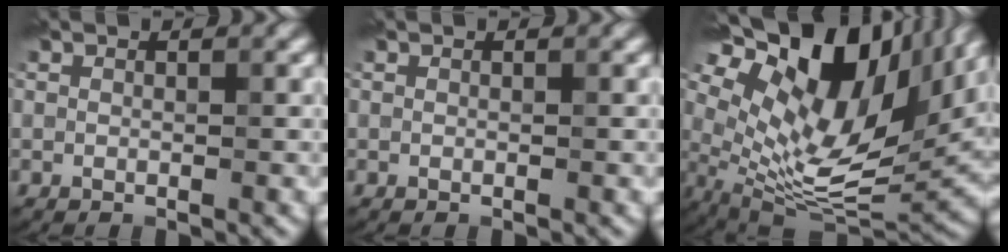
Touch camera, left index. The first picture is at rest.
{"total": 0.0}
{"total": 17.5, "force": [6.9, 8.3, 13.8], "torque": [-0.268, 0.017, 0.128]}